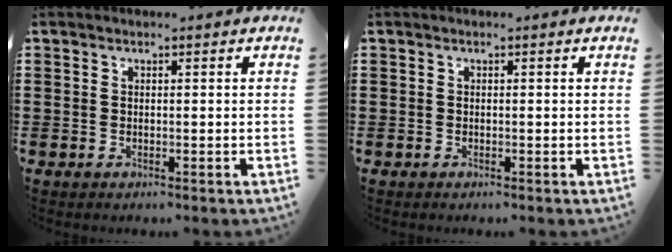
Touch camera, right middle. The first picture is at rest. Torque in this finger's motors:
{"motor_torque": [0.01, 0.03, -0.03, 0.02]}